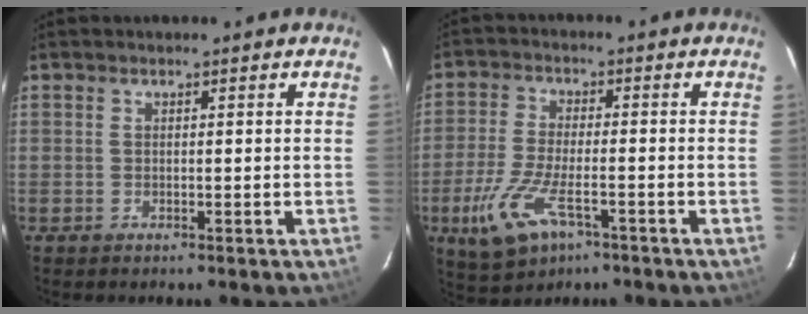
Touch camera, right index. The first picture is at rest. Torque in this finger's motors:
{"motor_torque": [1.05, -0.60, 0.39, 0.09]}